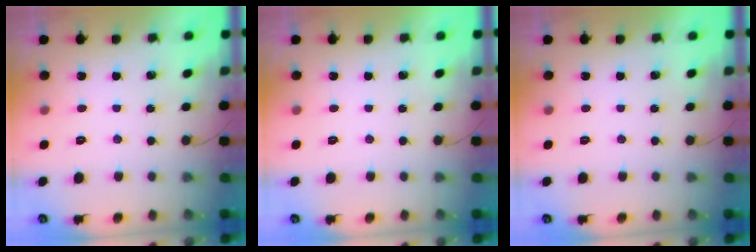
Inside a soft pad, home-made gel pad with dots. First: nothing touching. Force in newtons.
{"total": 0.0}
{"total": 0.0}